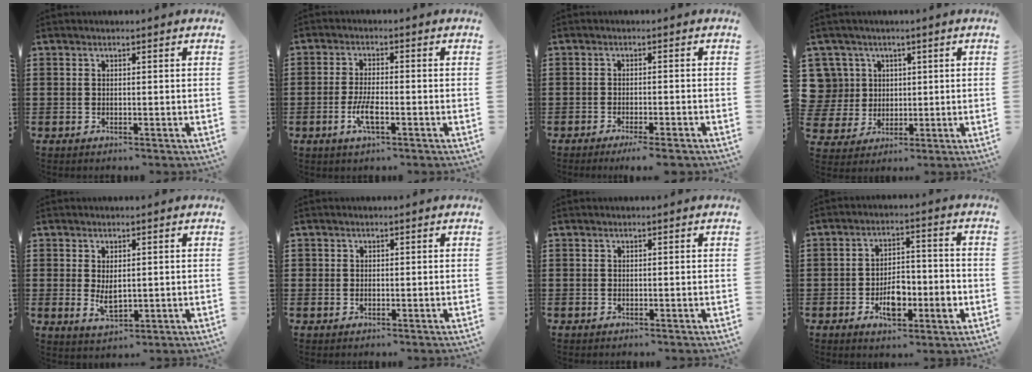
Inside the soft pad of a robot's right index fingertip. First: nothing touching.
{"total": 4.2, "force": [-1.6, 0.9, 3.8], "torque": [-0.085, -0.007, -0.033]}
{"total": 2.0, "force": [-1.7, -0.2, 1.1], "torque": [-0.018, 0.000, -0.031]}
{"total": 7.0, "force": [1.9, 6.6, 1.1], "torque": [-0.073, 0.009, 0.039]}
{"total": 3.1, "force": [0.2, 1.7, 2.6], "torque": [-0.052, 0.003, 0.006]}
{"total": 0.8, "force": [0.0, 0.8, 0.1], "torque": [-0.004, 0.003, -0.001]}
{"total": 0.0}
{"total": 6.9, "force": [-2.4, 3.1, 5.7], "torque": [-0.093, -0.003, -0.045]}